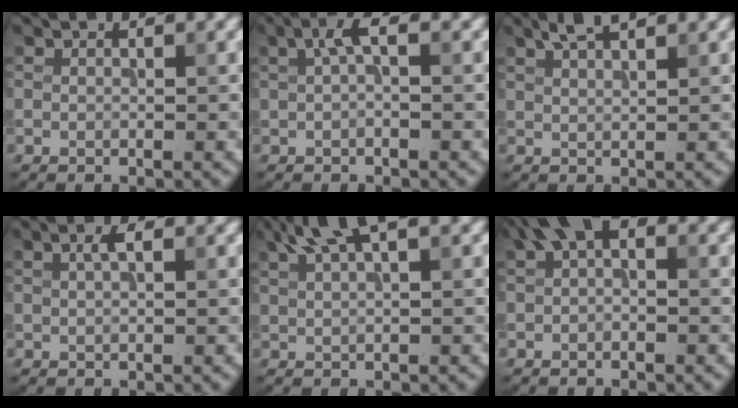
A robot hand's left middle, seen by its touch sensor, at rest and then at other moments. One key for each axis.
{"total": 1.9, "fx": 0.5, "fy": 0.6, "fz": 1.8, "tx": -0.037, "ty": 0.008, "tz": 0.007}
{"total": 2.2, "fx": 1.8, "fy": 0.4, "fz": 1.3, "tx": -0.020, "ty": 0.005, "tz": 0.033}
{"total": 1.3, "fx": 0.5, "fy": 0.4, "fz": 1.1, "tx": -0.022, "ty": 0.003, "tz": 0.009}
{"total": 4.3, "fx": 2.8, "fy": 0.9, "fz": 3.2, "tx": -0.057, "ty": 0.014, "tz": 0.053}
{"total": 3.2, "fx": 0.7, "fy": 1.8, "fz": 2.5, "tx": -0.035, "ty": 0.013, "tz": -0.001}